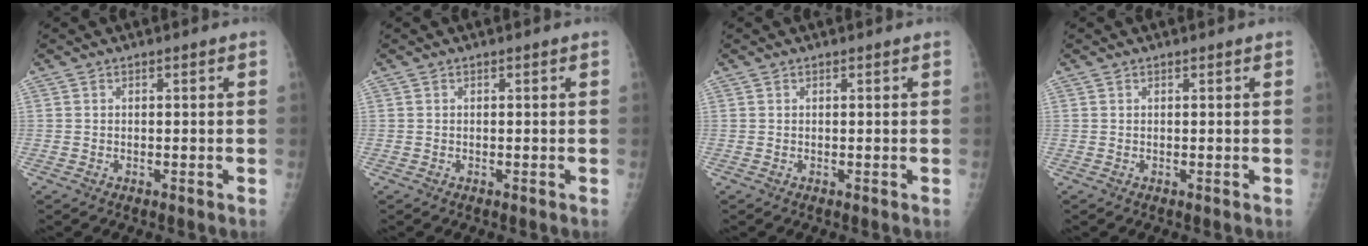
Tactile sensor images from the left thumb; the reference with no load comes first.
{"total": 0.0}
{"total": 0.0}
{"total": 0.0}